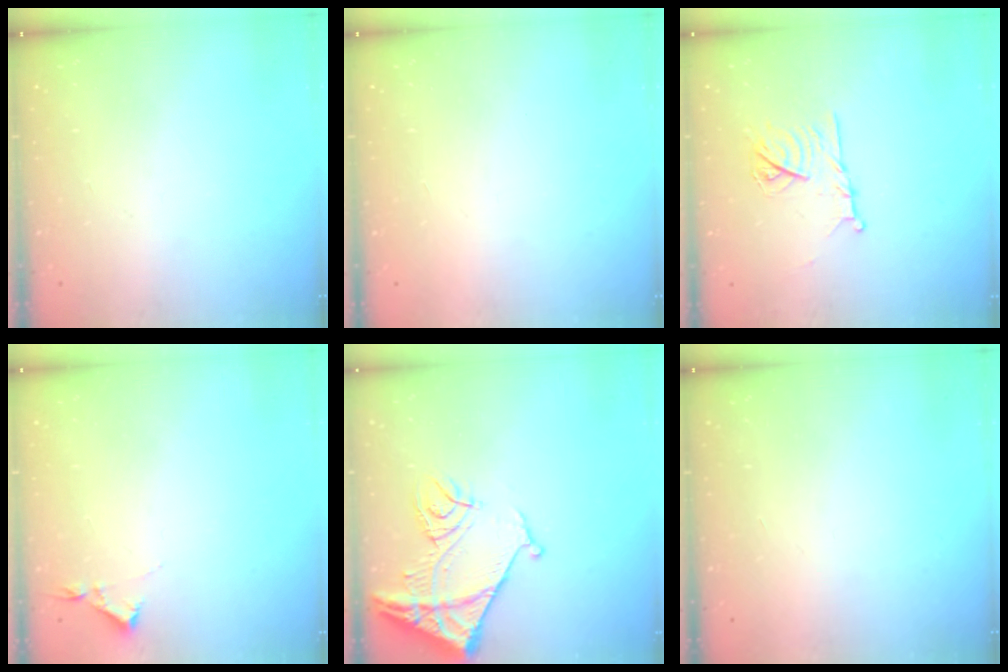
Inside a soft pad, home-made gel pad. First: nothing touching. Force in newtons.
{"total": 1.6, "press": 1.5, "slide": 0.1}
{"total": 11.7, "press": 11.7, "slide": 0.1}
{"total": 2.9, "press": 2.9, "slide": 0.5}
{"total": 13.7, "press": 13.6, "slide": 1.4}
{"total": 1.5, "press": 1.5, "slide": 0.1}